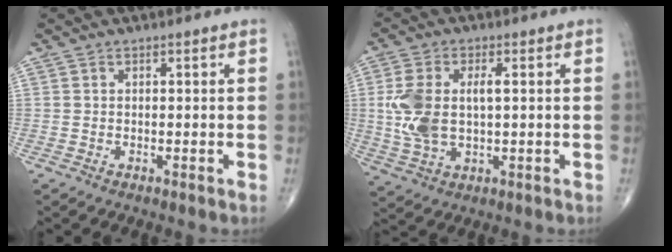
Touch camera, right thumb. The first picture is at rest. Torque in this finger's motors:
{"motor_torque": [1.10, 1.93, 1.10, 0.05, 0.11]}